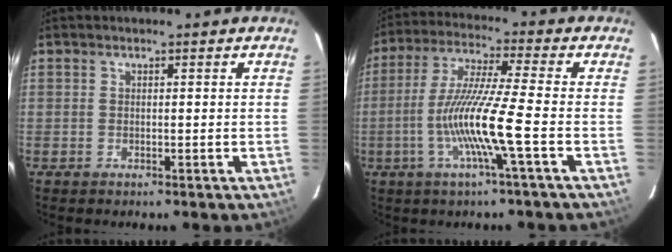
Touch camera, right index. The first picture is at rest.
{"total": 12.3, "force": [-4.1, -1.4, 11.5], "torque": [-0.225, -0.007, -0.080]}